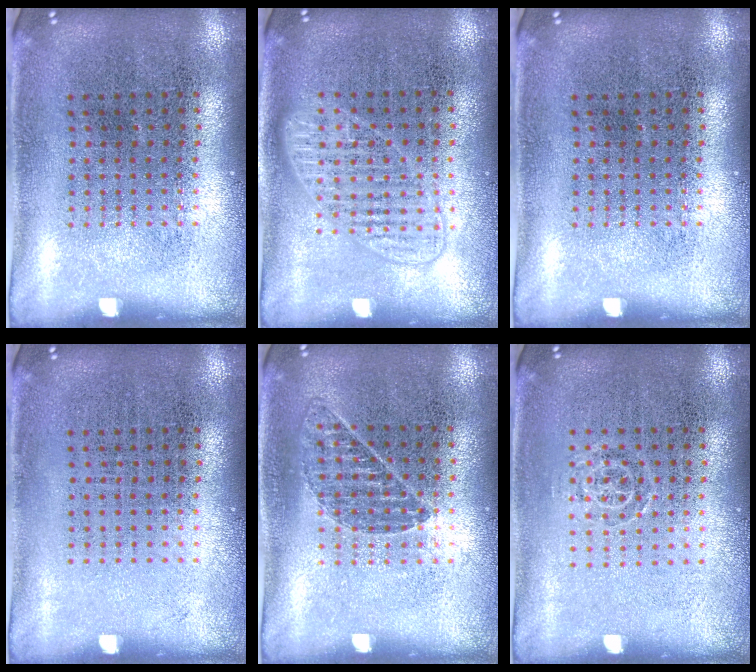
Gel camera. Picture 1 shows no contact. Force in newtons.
{"total": 1.2, "press": 1.2, "slide": 0.2}
{"total": 0.0}
{"total": 0.0}
{"total": 0.8, "press": 0.8, "slide": 0.1}
{"total": 0.7, "press": 0.5, "slide": 0.4}